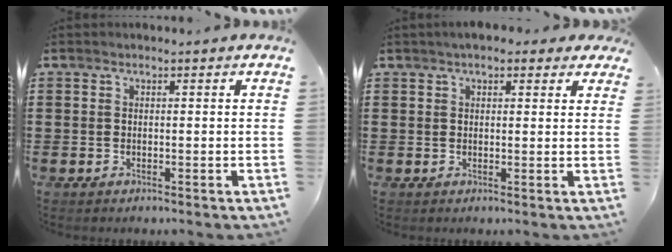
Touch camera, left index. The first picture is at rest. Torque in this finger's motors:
{"motor_torque": [2.14, 0.00, 0.37, -0.01]}